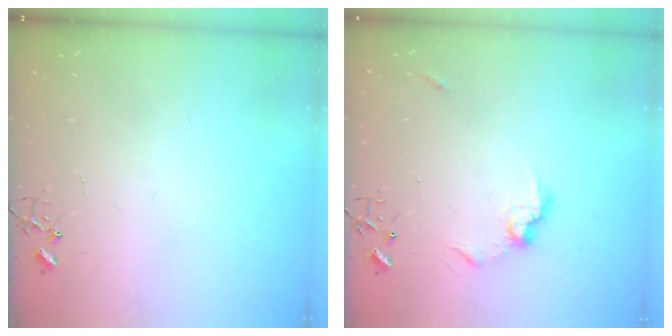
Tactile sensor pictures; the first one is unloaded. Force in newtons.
{"total": 8.8, "press": 8.8, "slide": 0.4}